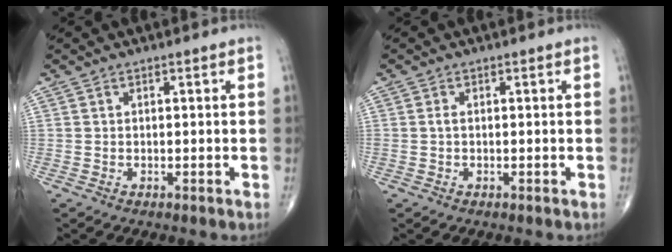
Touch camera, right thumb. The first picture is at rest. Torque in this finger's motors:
{"motor_torque": [-0.03, -0.13, 0.27, 0.06, 0.05]}